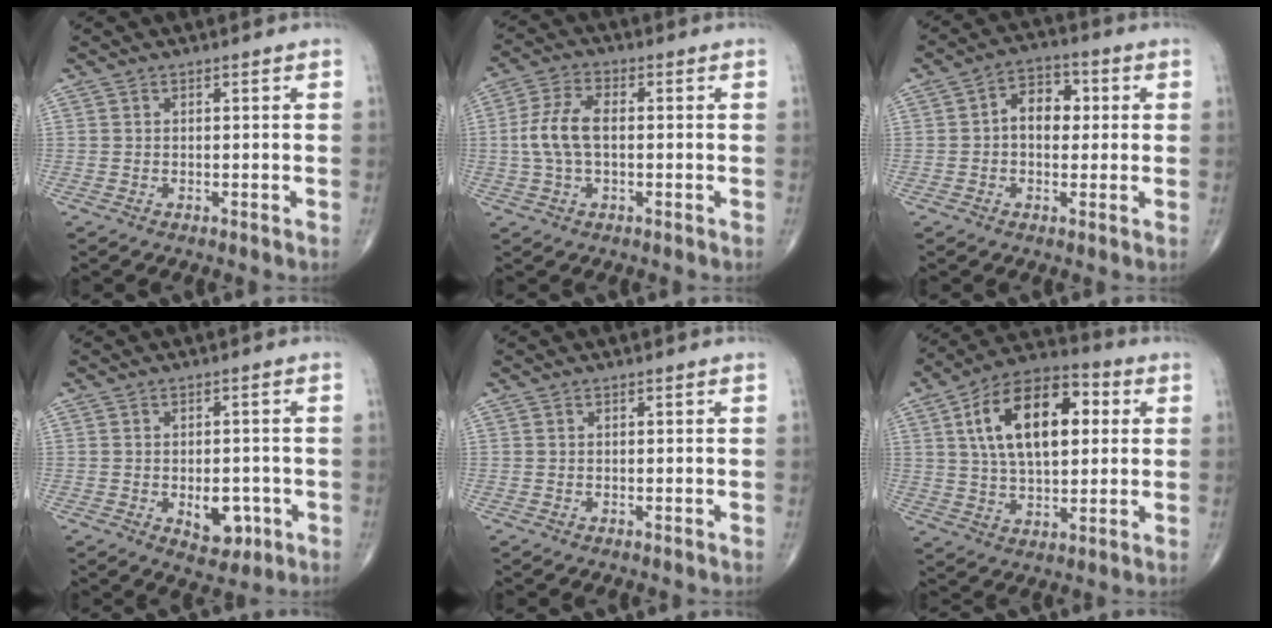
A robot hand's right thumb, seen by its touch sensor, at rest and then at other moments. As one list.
[{"total": 7.8, "force": [-0.1, 4.2, 6.6], "torque": [-0.146, 0.019, -0.007]}, {"total": 7.4, "force": [0.6, 5.1, 5.3], "torque": [-0.055, 0.019, 0.000]}, {"total": 6.4, "force": [-1.8, 3.9, 4.7], "torque": [-0.037, 0.007, -0.013]}, {"total": 0.0}, {"total": 19.1, "force": [4.6, 10.2, 15.5], "torque": [-0.235, 0.014, 0.070]}]